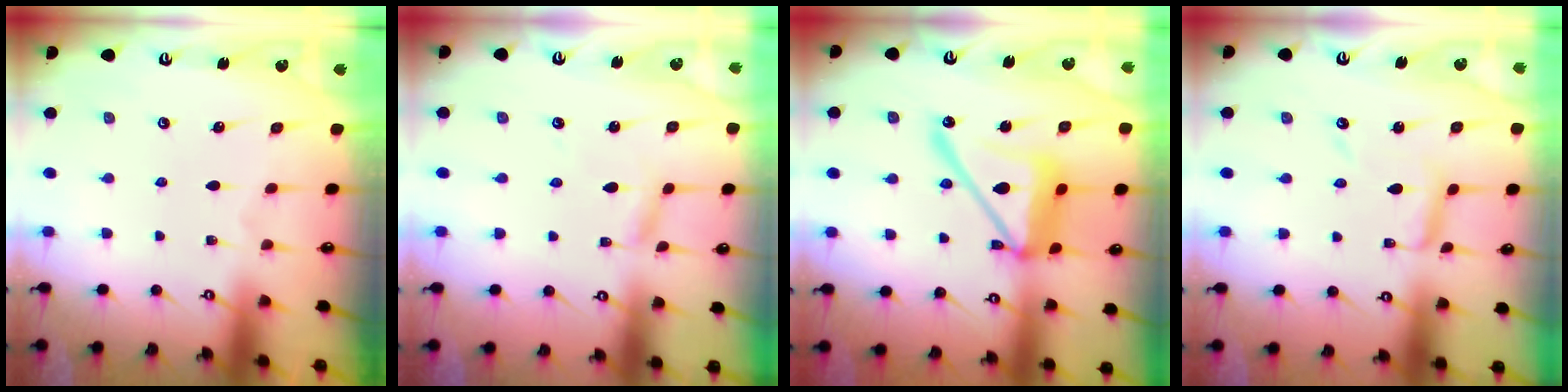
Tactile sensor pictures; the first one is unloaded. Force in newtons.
{"total": 2.5, "press": 2.5, "slide": 0.1}
{"total": 17.4, "press": 17.3, "slide": 1.7}
{"total": 6.3, "press": 6.3, "slide": 0.3}